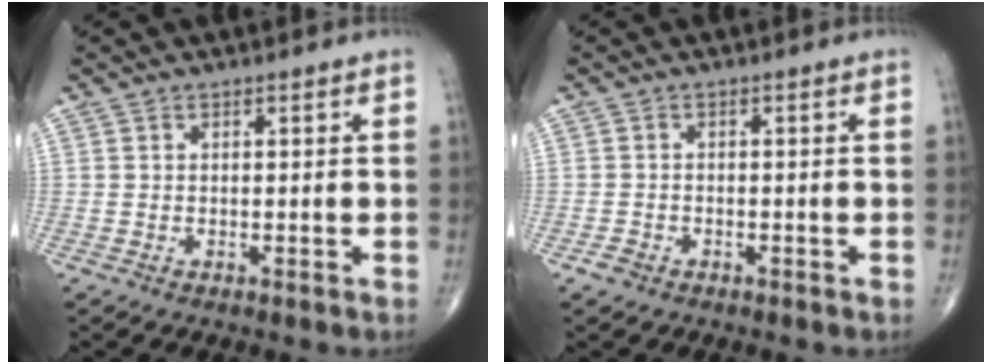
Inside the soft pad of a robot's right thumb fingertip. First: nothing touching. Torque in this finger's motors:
{"motor_torque": [1.68, 1.33, 0.03, -0.27, 0.05]}